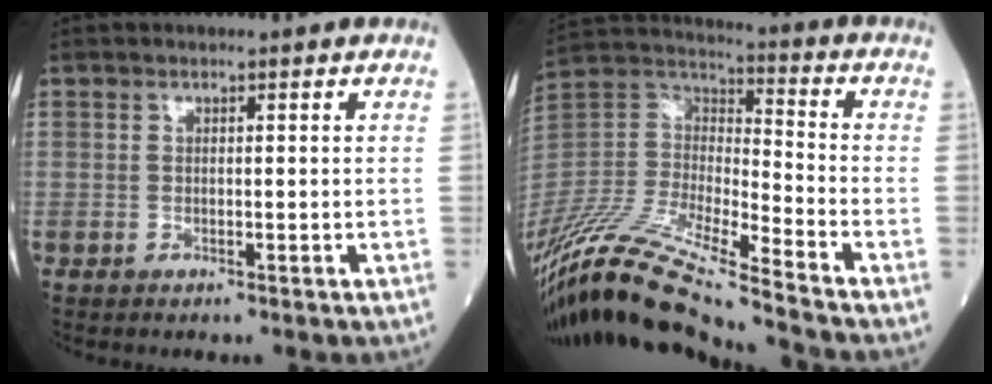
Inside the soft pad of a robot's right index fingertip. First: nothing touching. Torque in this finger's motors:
{"motor_torque": [-0.15, -0.87, 0.58, 0.18]}